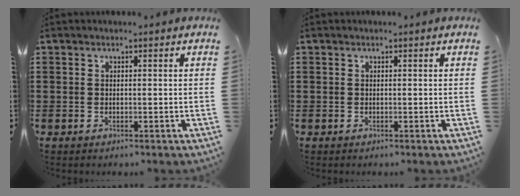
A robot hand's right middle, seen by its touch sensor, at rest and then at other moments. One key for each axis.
{"total": 0.0}